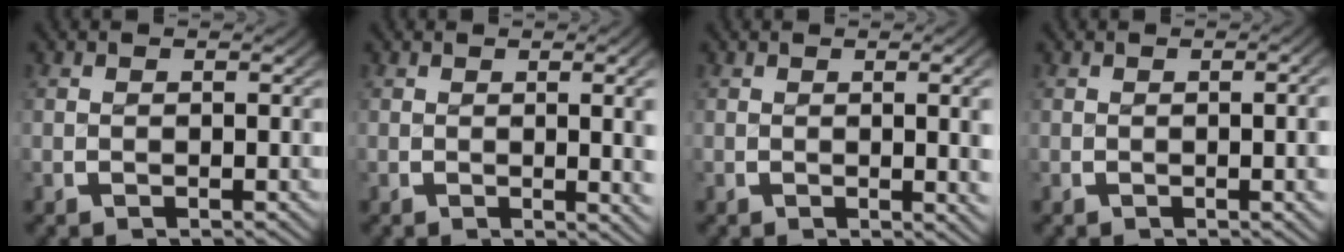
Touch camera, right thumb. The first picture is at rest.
{"total": 3.7, "force": [0.2, 0.9, 3.6], "torque": [-0.032, 0.001, 0.002]}
{"total": 3.2, "force": [0.2, 0.7, 3.2], "torque": [-0.028, 0.001, 0.003]}
{"total": 2.0, "force": [-0.3, 0.3, 2.0], "torque": [-0.025, 0.003, -0.004]}